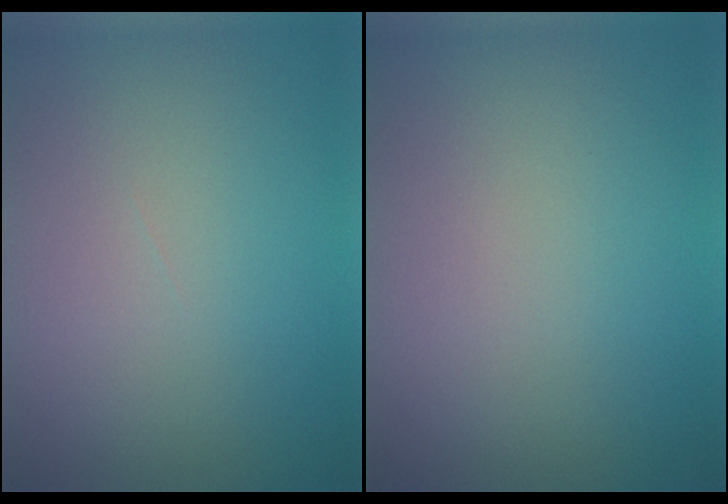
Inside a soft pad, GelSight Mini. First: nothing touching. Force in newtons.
{"total": 0.0}